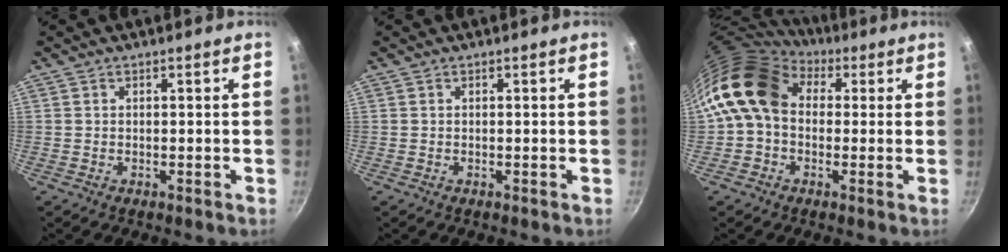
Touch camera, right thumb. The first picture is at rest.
{"total": 0.0}
{"total": 12.8, "force": [2.6, 9.8, 7.9], "torque": [-0.119, 0.015, 0.023]}